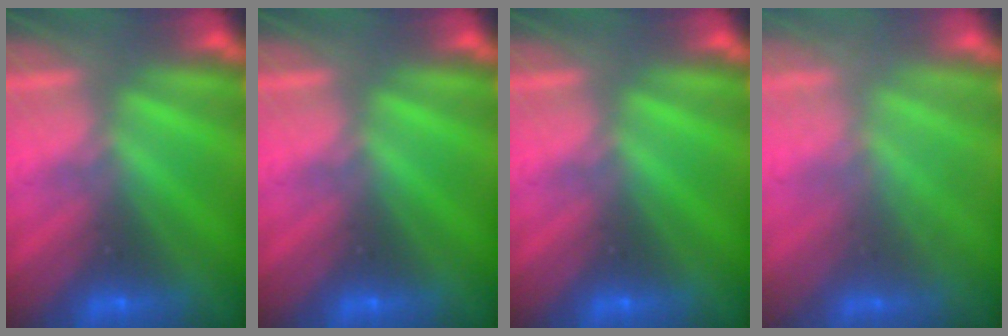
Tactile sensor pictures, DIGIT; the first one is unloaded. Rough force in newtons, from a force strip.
{"total": 0.0}
{"total": 0.0}
{"total": 2.3}